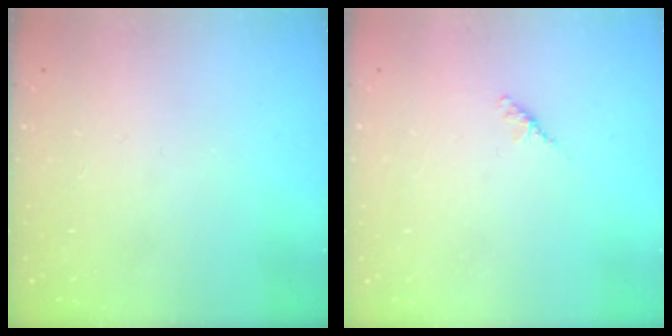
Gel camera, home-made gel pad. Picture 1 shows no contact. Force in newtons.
{"total": 1.8, "press": 1.7, "slide": 0.6}